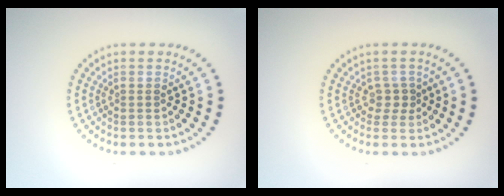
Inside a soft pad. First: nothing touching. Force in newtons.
{"total": 1.4, "press": 1.0, "slide": 1.0}